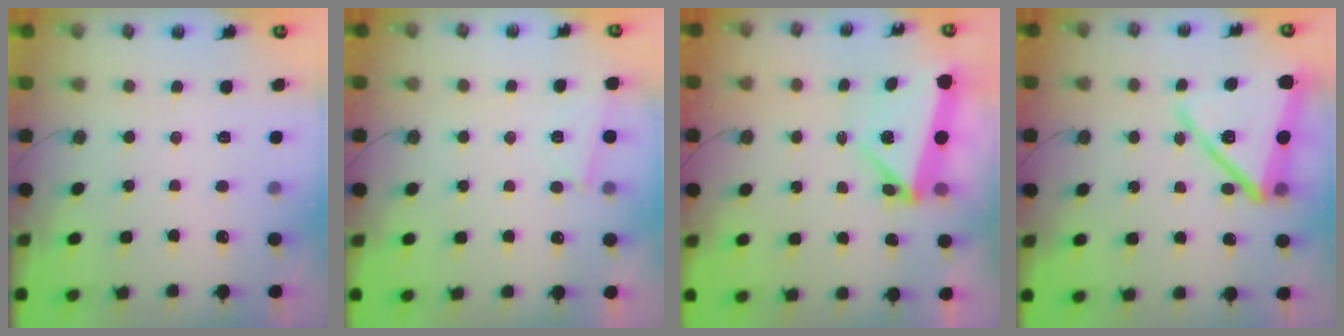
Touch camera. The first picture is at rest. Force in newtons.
{"total": 2.6, "press": 2.5, "slide": 0.3}
{"total": 5.7, "press": 5.7, "slide": 0.3}
{"total": 17.4, "press": 16.9, "slide": 4.2}